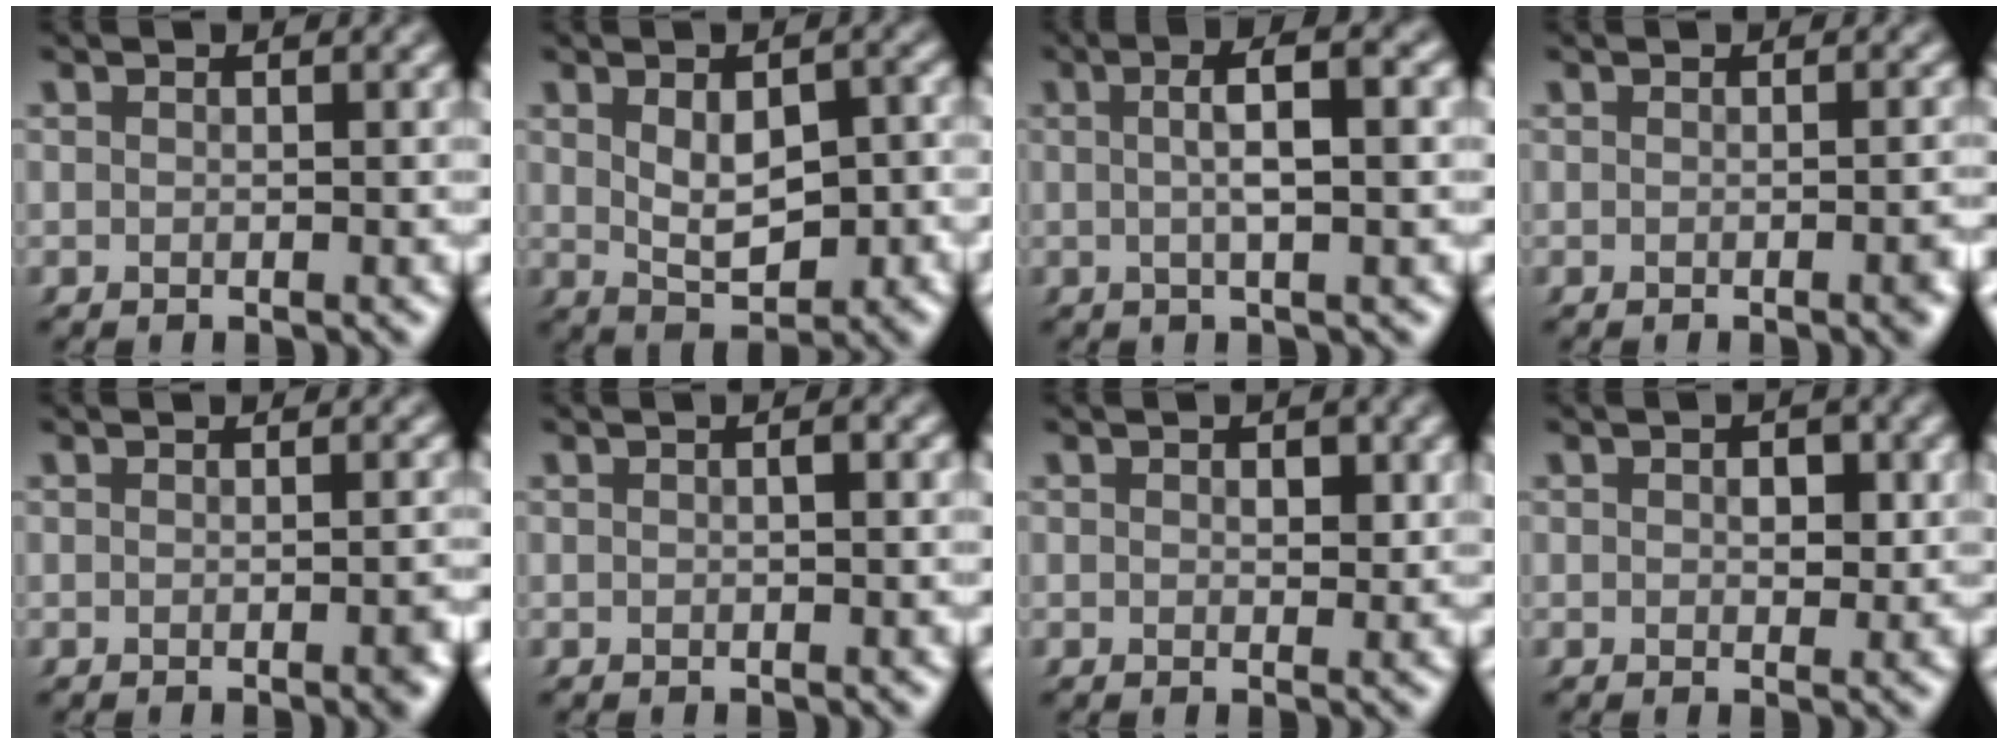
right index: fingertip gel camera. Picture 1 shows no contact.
{"total": 4.8, "force": [0.2, 2.8, 3.9], "torque": [-0.060, -0.012, 0.012]}
{"total": 3.9, "force": [0.5, 0.3, 3.8], "torque": [-0.058, 0.015, 0.004]}
{"total": 1.3, "force": [-0.4, 0.2, 1.3], "torque": [-0.015, 0.010, -0.013]}
{"total": 1.6, "force": [-0.5, 0.3, 1.6], "torque": [-0.015, 0.008, -0.014]}
{"total": 0.6, "force": [0.0, 0.2, 0.6], "torque": [-0.012, 0.004, -0.001]}
{"total": 1.3, "force": [0.3, 0.9, 0.9], "torque": [-0.009, -0.008, 0.007]}
{"total": 1.8, "force": [0.2, 1.3, 1.2], "torque": [-0.016, -0.009, 0.004]}